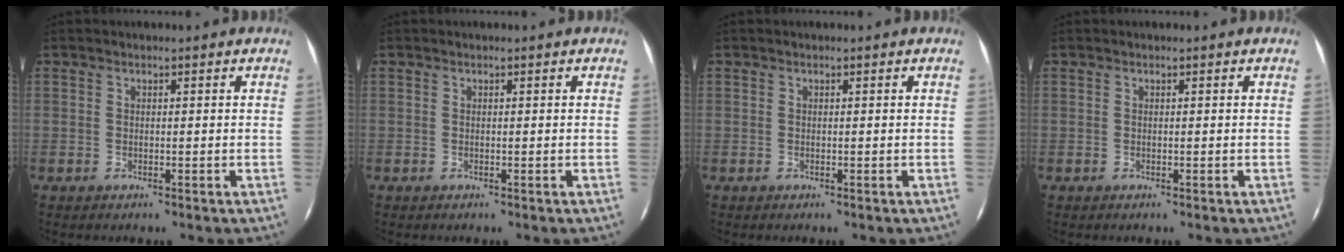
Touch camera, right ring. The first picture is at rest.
{"total": 0.0}
{"total": 0.0}
{"total": 0.0}